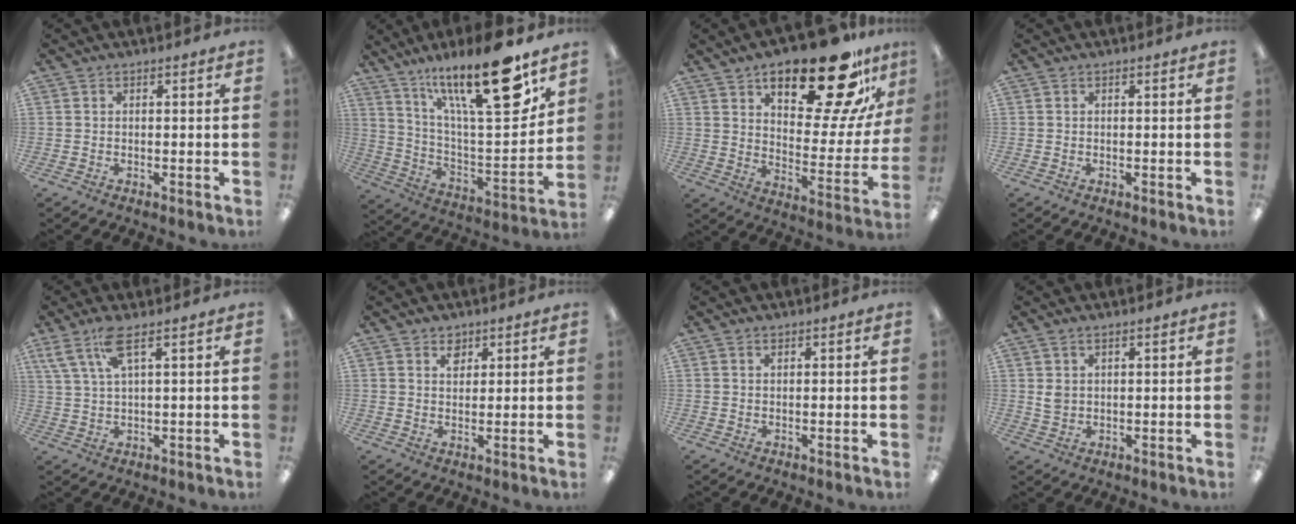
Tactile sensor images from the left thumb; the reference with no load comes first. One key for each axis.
{"total": 23.8, "fx": 15.7, "fy": 5.9, "fz": 16.8, "tx": -0.271, "ty": -0.099, "tz": 0.253}
{"total": 24.1, "fx": 16.6, "fy": 7.8, "fz": 15.7, "tx": -0.215, "ty": -0.110, "tz": 0.263}
{"total": 0.0}
{"total": 8.5, "fx": 4.7, "fy": 2.2, "fz": 6.8, "tx": -0.149, "ty": -0.003, "tz": 0.083}
{"total": 3.1, "fx": 2.2, "fy": 2.1, "fz": 0.9, "tx": 0.003, "ty": -0.009, "tz": 0.036}
{"total": 0.9, "fx": 0.6, "fy": 0.5, "fz": 0.4, "tx": -0.010, "ty": 0.002, "tz": 0.011}
{"total": 2.9, "fx": 1.4, "fy": 2.0, "fz": 1.7, "tx": -0.028, "ty": 0.001, "tz": 0.023}